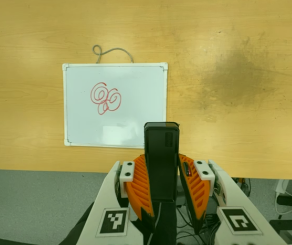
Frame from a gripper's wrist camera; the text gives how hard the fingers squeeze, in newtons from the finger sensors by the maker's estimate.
{"total": 4.7, "left": 3.3, "right": 6.1}